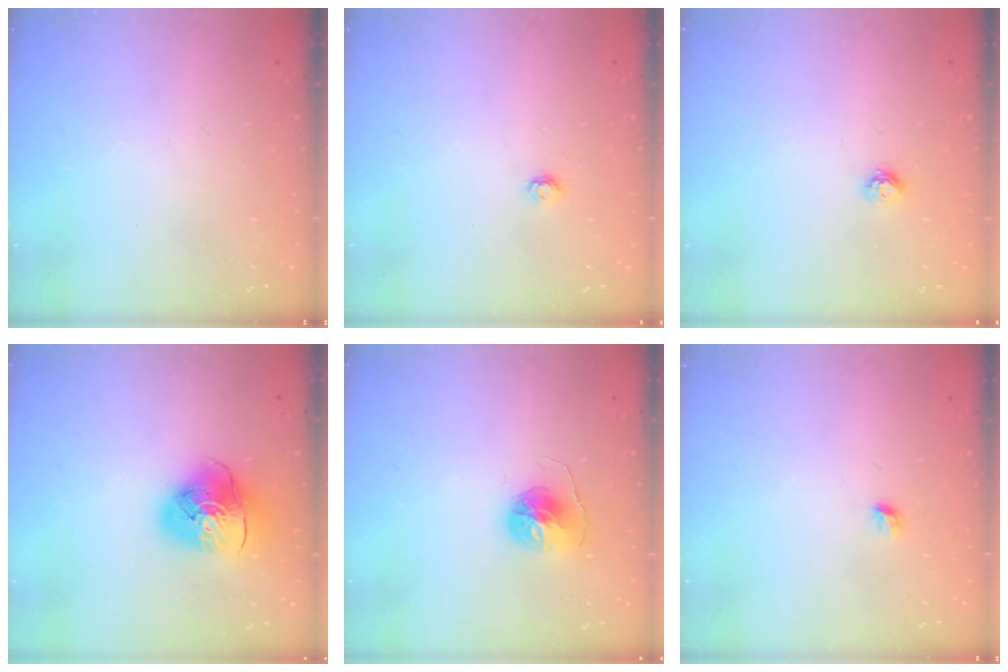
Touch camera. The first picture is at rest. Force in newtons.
{"total": 3.9, "press": 3.9, "slide": 0.5}
{"total": 4.6, "press": 4.5, "slide": 0.6}
{"total": 12.7, "press": 12.6, "slide": 1.7}
{"total": 7.7, "press": 7.6, "slide": 0.6}
{"total": 3.7, "press": 3.6, "slide": 0.8}